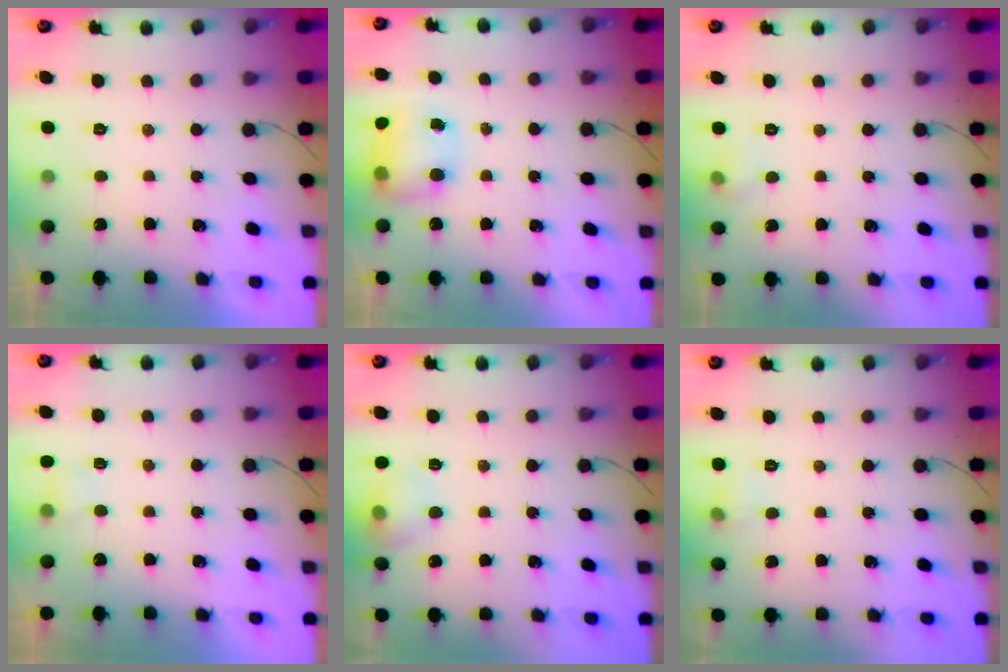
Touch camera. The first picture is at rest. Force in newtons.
{"total": 8.3, "press": 8.2, "slide": 1.0}
{"total": 5.3, "press": 5.1, "slide": 1.5}
{"total": 2.6, "press": 2.5, "slide": 0.7}
{"total": 8.8, "press": 8.7, "slide": 1.4}
{"total": 4.0, "press": 3.7, "slide": 1.3}